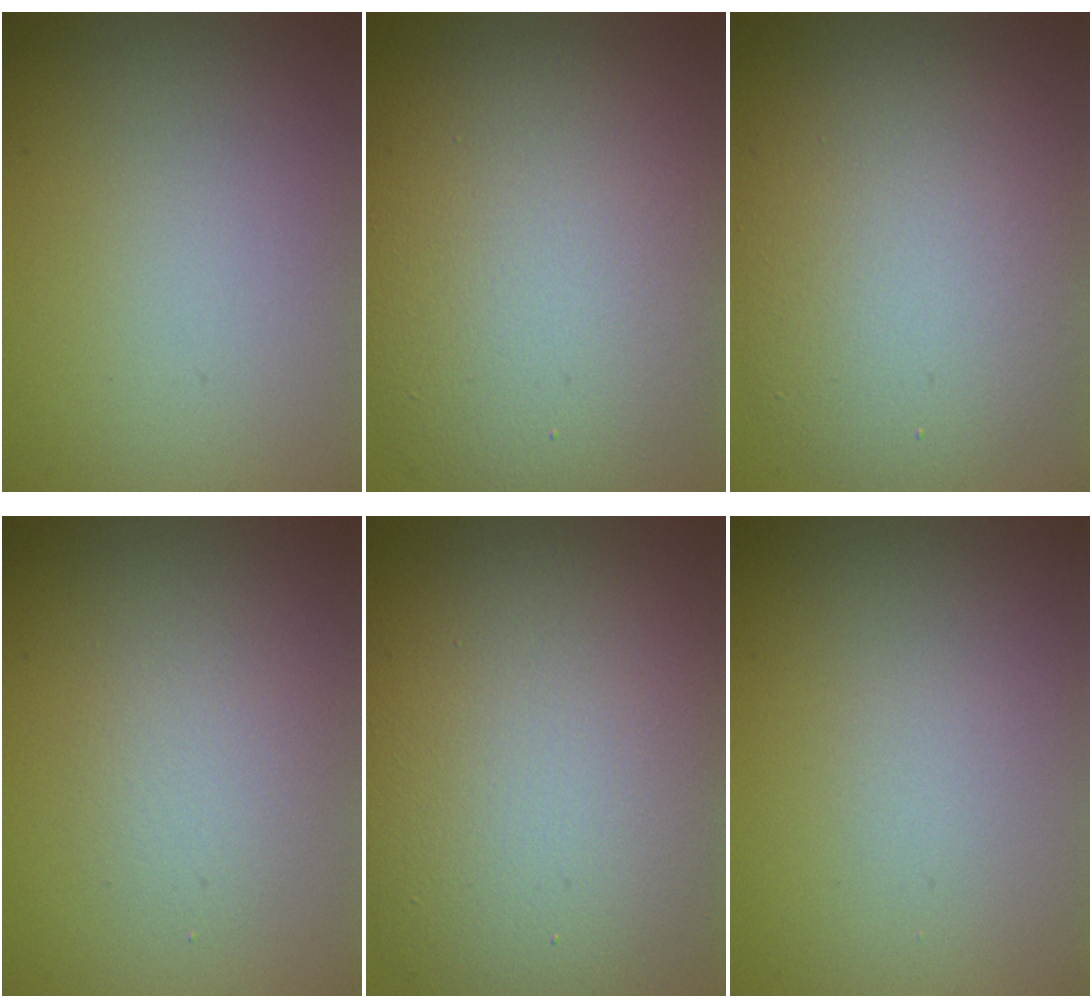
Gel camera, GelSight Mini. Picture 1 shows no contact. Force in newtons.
{"total": 10.6, "press": 10.6, "slide": 1.0}
{"total": 7.9, "press": 7.8, "slide": 0.7}
{"total": 2.0, "press": 2.0, "slide": 0.2}
{"total": 12.4, "press": 12.4, "slide": 0.7}
{"total": 0.6, "press": 0.6, "slide": 0.1}